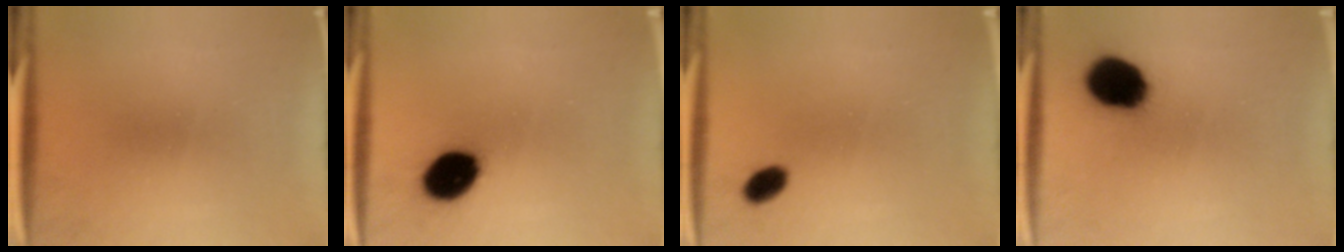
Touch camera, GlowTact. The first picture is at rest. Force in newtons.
{"total": 10.9}
{"total": 3.3}
{"total": 14.1}